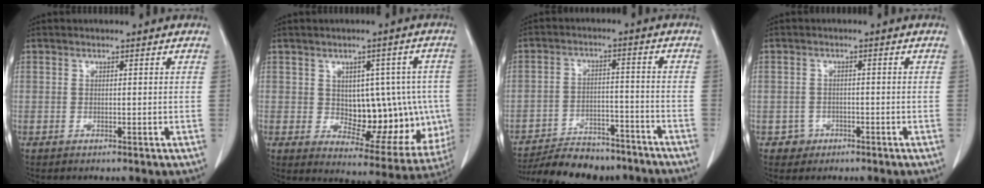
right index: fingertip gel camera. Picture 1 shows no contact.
{"total": 13.7, "force": [0.1, 7.7, 11.4], "torque": [-0.130, 0.018, 0.028]}
{"total": 15.9, "force": [-14.3, 5.0, 4.8], "torque": [-0.083, 0.006, -0.201]}
{"total": 2.4, "force": [-1.2, 2.1, -0.2], "torque": [0.010, 0.013, -0.018]}